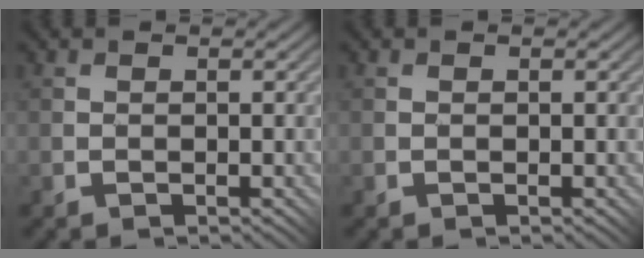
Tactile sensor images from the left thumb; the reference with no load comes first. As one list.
[{"total": 0.0}]